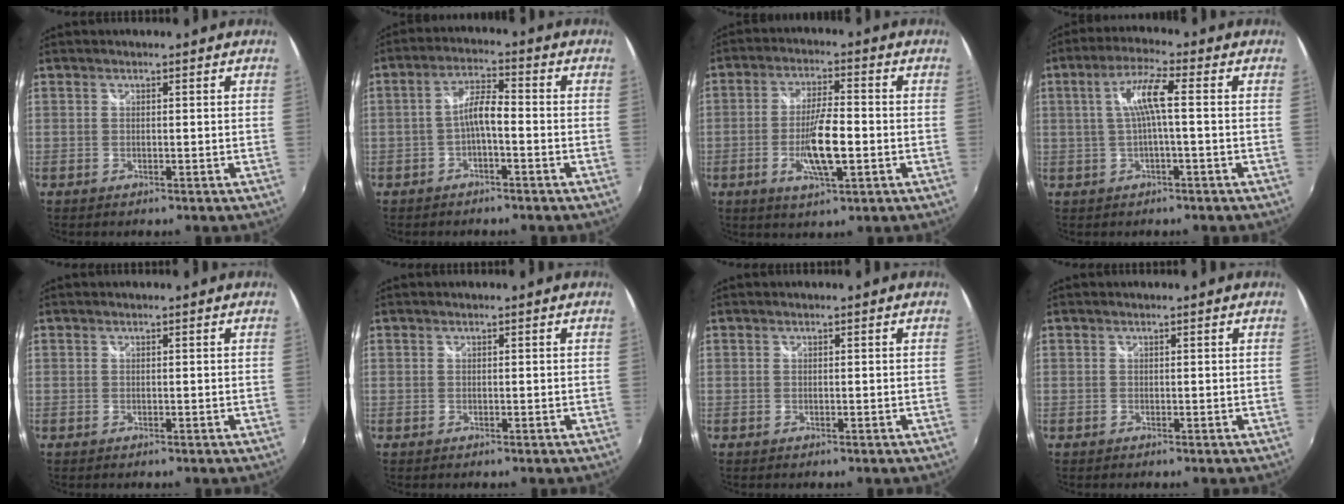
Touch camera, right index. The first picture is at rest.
{"total": 4.6, "force": [-1.8, 1.0, 4.1], "torque": [-0.084, 0.013, -0.033]}
{"total": 9.3, "force": [-2.5, 2.0, 8.7], "torque": [-0.167, -0.006, -0.045]}
{"total": 6.2, "force": [0.0, 0.2, 6.2], "torque": [-0.123, 0.008, 0.006]}
{"total": 0.0}
{"total": 0.0}
{"total": 0.0}
{"total": 0.0}